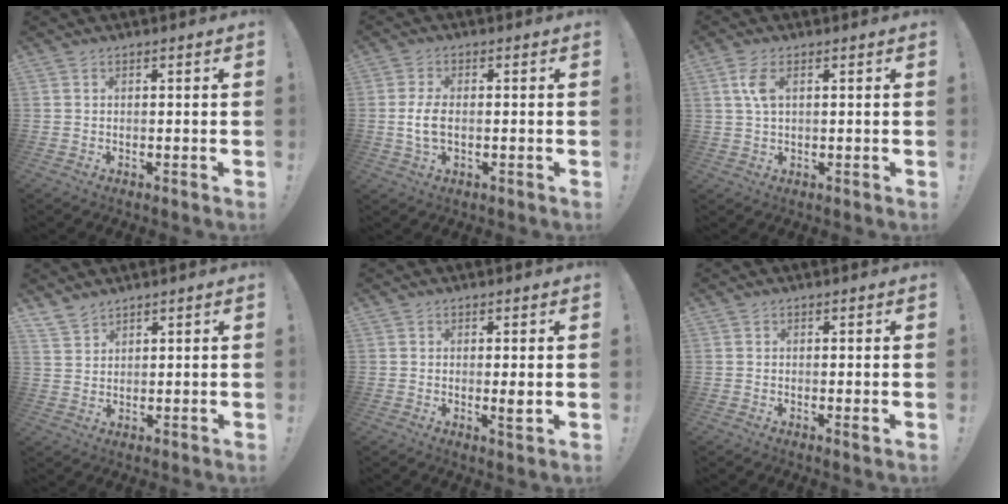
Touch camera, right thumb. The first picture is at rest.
{"total": 5.5, "force": [-0.7, 2.7, 4.7], "torque": [-0.092, -0.004, -0.012]}
{"total": 5.2, "force": [1.5, 2.3, 4.4], "torque": [-0.085, -0.003, 0.024]}
{"total": 4.5, "force": [4.0, 1.9, 0.9], "torque": [-0.015, -0.025, 0.076]}
{"total": 3.0, "force": [0.3, 0.4, 3.0], "torque": [-0.033, -0.011, 0.003]}
{"total": 1.0, "force": [0.3, 0.0, 0.9], "torque": [-0.001, -0.007, 0.001]}